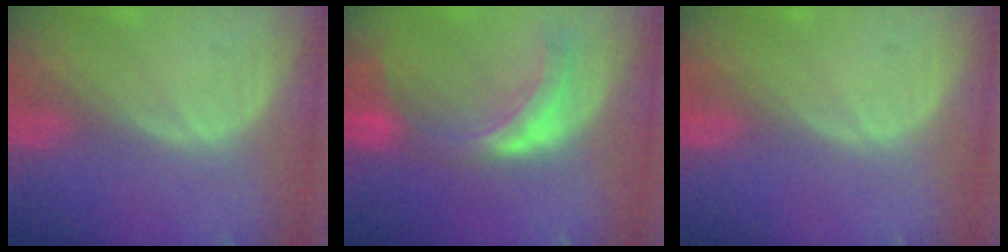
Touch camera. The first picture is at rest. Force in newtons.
{"total": 7.7, "press": 6.9, "slide": 3.5}
{"total": 0.0}